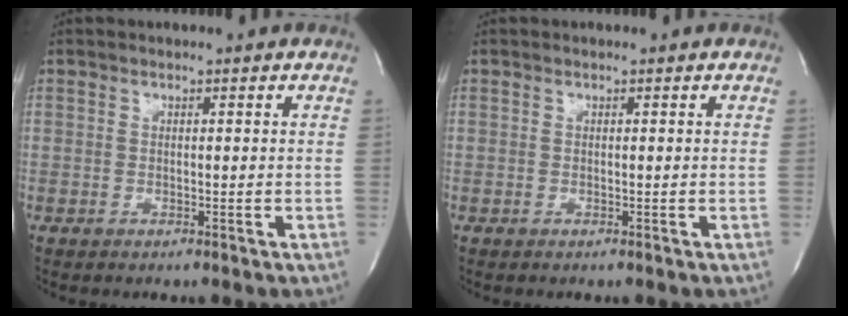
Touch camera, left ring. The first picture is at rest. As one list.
[{"total": 0.0}]